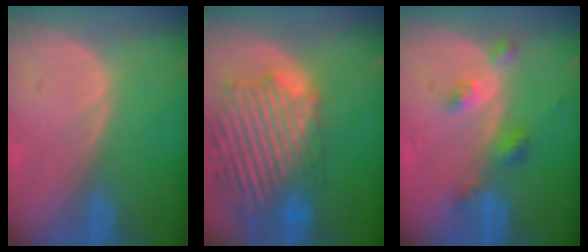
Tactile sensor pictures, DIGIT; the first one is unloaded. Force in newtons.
{"total": 14.4, "press": 12.4, "slide": 7.4}
{"total": 4.3, "press": 3.9, "slide": 1.7}